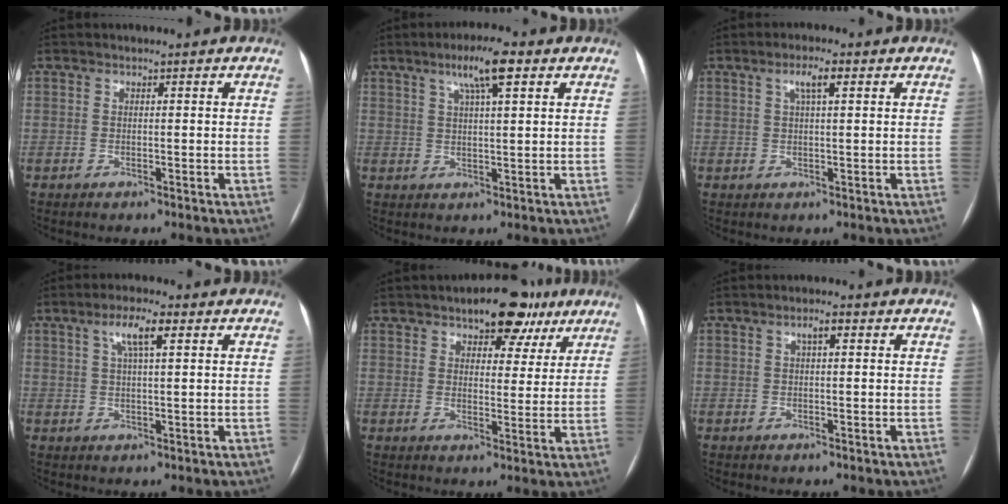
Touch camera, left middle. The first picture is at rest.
{"total": 6.4, "force": [3.4, 0.7, 5.4], "torque": [-0.097, 0.014, 0.057]}
{"total": 3.1, "force": [1.3, 0.5, 2.8], "torque": [-0.055, 0.008, 0.023]}
{"total": 5.0, "force": [2.2, 0.8, 4.4], "torque": [-0.087, 0.012, 0.040]}
{"total": 8.8, "force": [5.7, 4.6, 5.0], "torque": [-0.049, 0.020, 0.076]}
{"total": 1.7, "force": [0.6, 0.4, 1.6], "torque": [-0.027, 0.007, 0.009]}